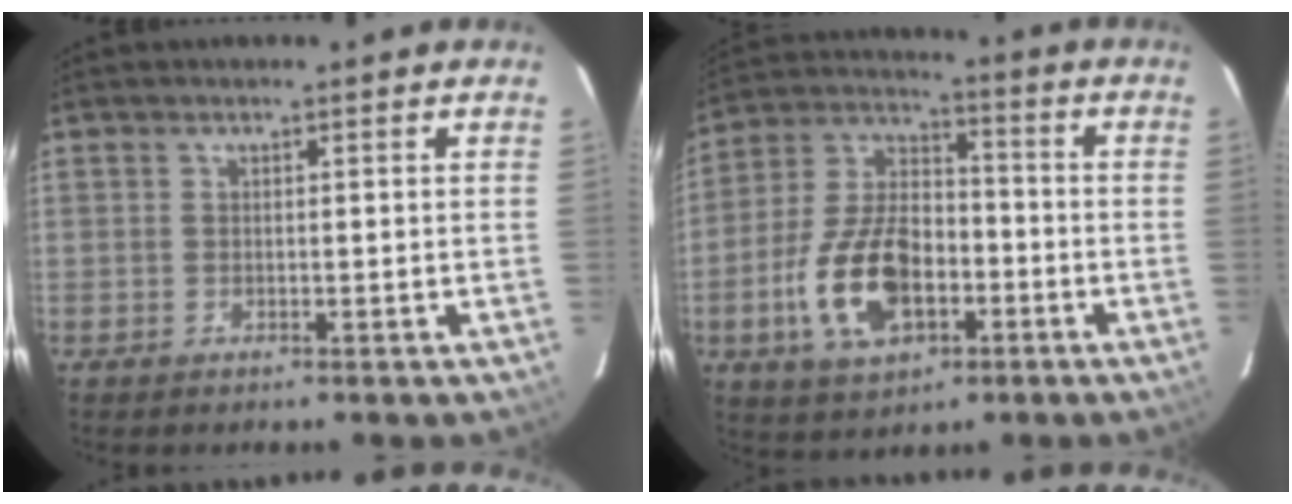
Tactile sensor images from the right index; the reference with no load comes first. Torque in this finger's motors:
{"motor_torque": [2.01, -0.13, 0.51, 0.14]}